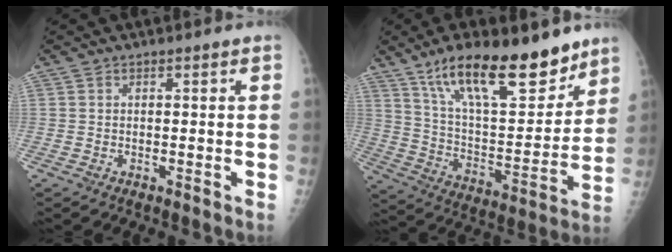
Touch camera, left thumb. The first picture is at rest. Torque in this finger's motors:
{"motor_torque": [1.57, 1.57, 1.46, -1.31, 0.32]}